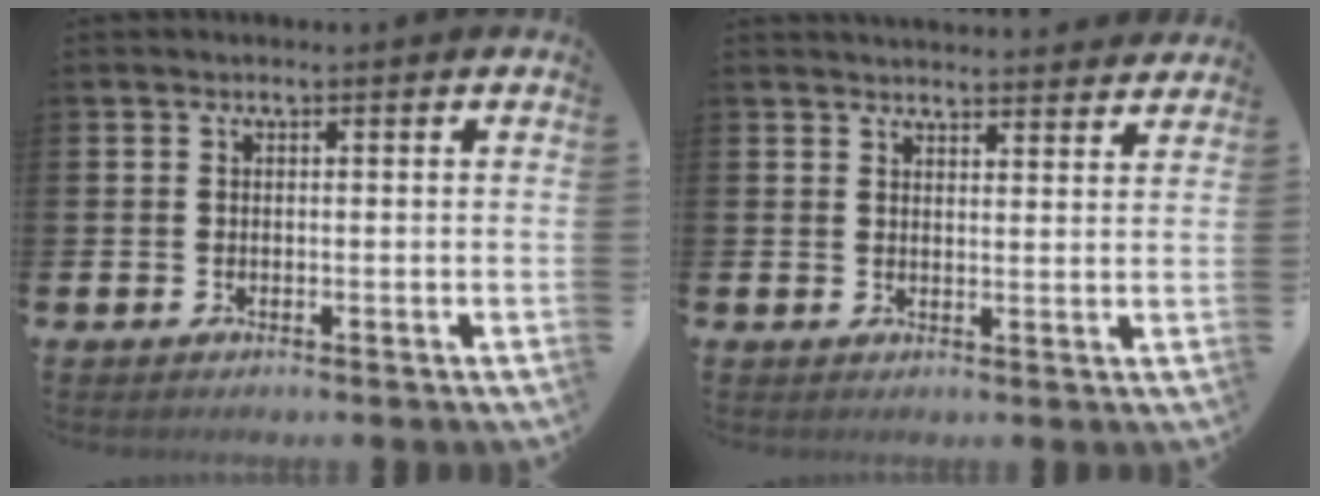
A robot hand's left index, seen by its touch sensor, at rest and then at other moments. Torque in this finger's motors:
{"motor_torque": [1.00, -1.14, 0.42, 0.09]}